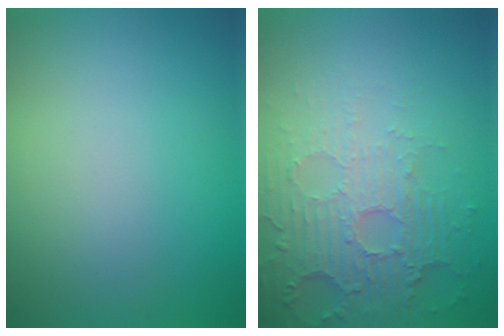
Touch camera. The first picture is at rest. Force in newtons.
{"total": 5.5, "press": 3.5, "slide": 4.2}